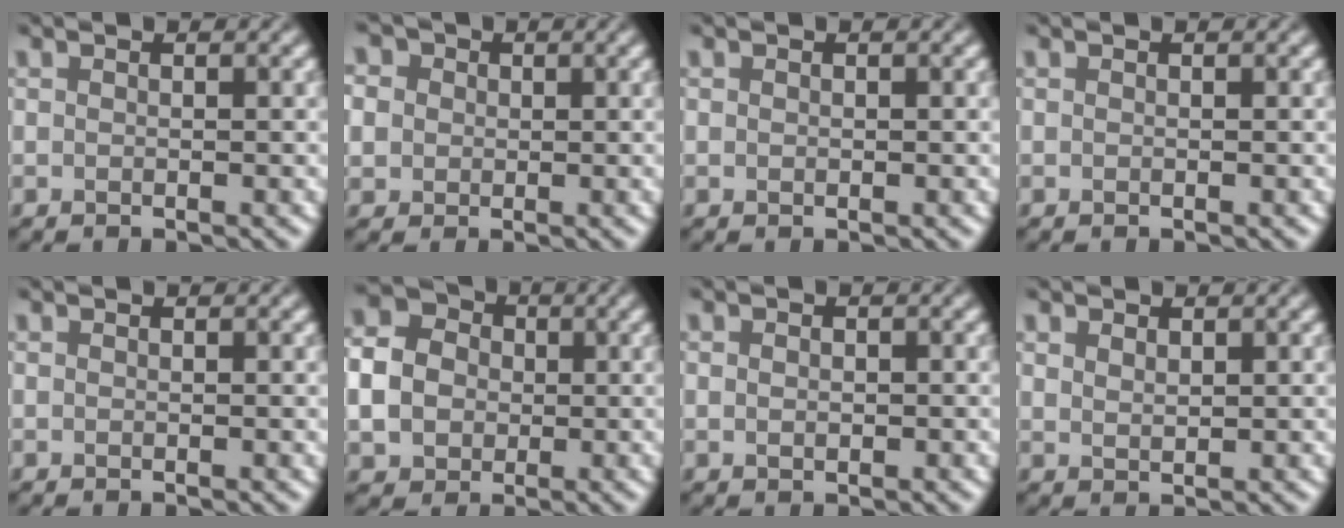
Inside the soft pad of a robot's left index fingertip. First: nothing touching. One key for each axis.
{"total": 8.3, "fx": 3.3, "fy": 6.7, "fz": 3.7, "tx": -0.074, "ty": 0.030, "tz": 0.026}
{"total": 0.0}
{"total": 0.0}
{"total": 0.0}
{"total": 5.4, "fx": -0.2, "fy": 4.7, "fz": 2.7, "tx": -0.063, "ty": 0.007, "tz": -0.008}
{"total": 0.9, "fx": 0.0, "fy": 0.7, "fz": 0.6, "tx": -0.008, "ty": -0.002, "tz": 0.001}
{"total": 1.3, "fx": 0.8, "fy": 0.7, "fz": 0.7, "tx": -0.013, "ty": -0.002, "tz": 0.019}